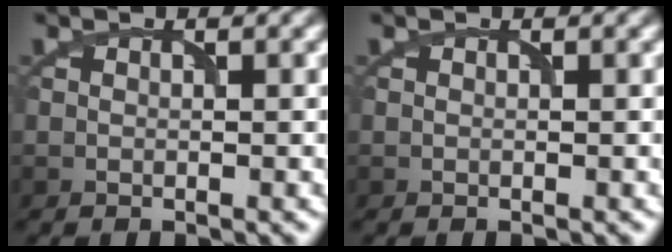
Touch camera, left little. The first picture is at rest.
{"total": 0.0}